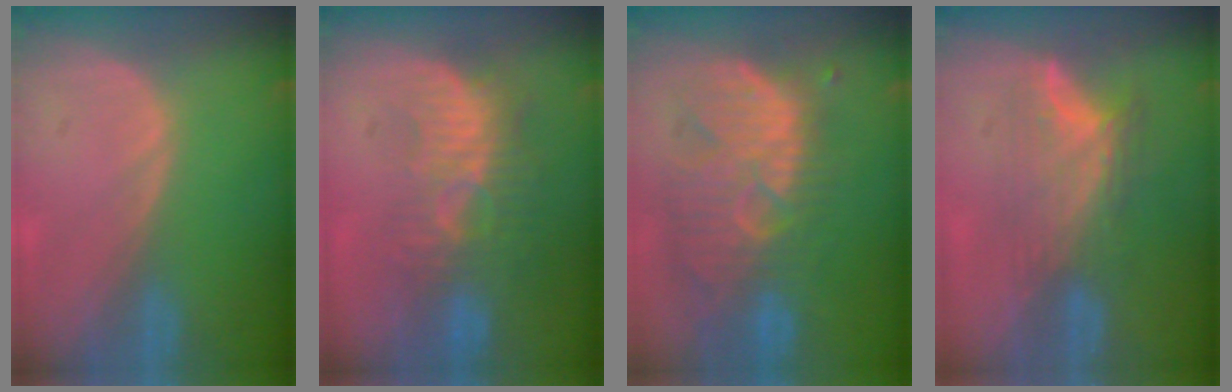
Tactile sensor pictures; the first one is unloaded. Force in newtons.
{"total": 9.0, "press": 8.2, "slide": 3.7}
{"total": 11.5, "press": 10.9, "slide": 3.7}
{"total": 8.1, "press": 6.8, "slide": 4.5}